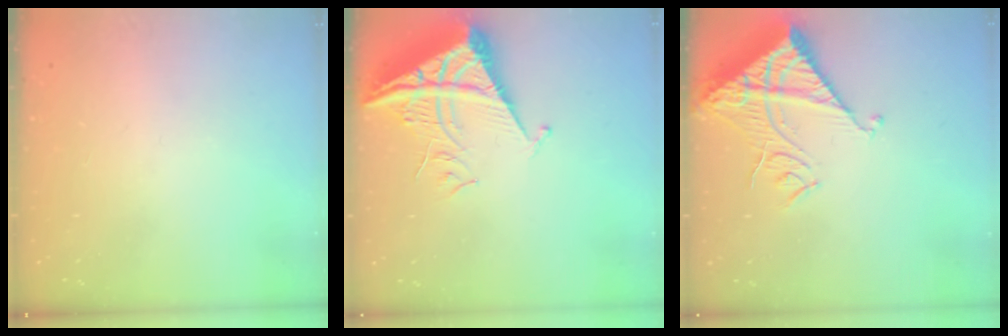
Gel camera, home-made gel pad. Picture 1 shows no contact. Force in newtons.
{"total": 8.5, "press": 8.5, "slide": 0.8}
{"total": 14.3, "press": 14.2, "slide": 1.6}